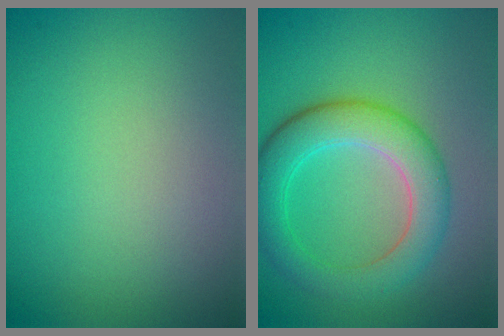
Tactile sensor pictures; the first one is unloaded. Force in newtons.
{"total": 5.9, "press": 5.9, "slide": 0.1}